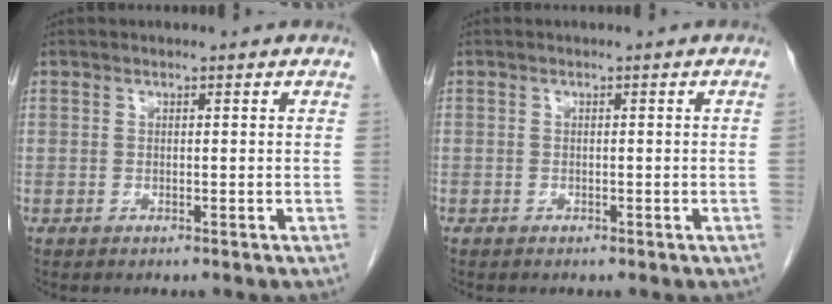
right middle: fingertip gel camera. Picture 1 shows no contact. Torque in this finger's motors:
{"motor_torque": [1.01, -1.13, 0.02, -0.21]}